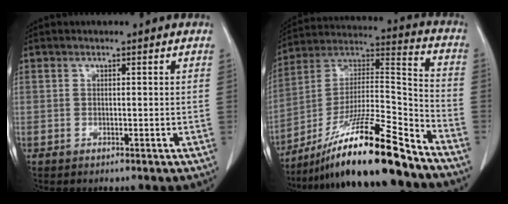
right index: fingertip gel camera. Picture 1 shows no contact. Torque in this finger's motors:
{"motor_torque": [1.09, -1.04, 0.85, 0.21]}